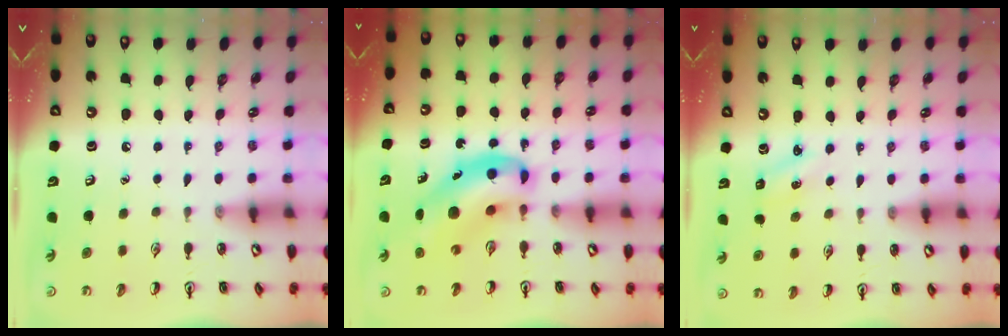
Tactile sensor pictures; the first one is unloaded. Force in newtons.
{"total": 10.7, "press": 10.2, "slide": 3.1}
{"total": 1.8, "press": 1.7, "slide": 0.7}